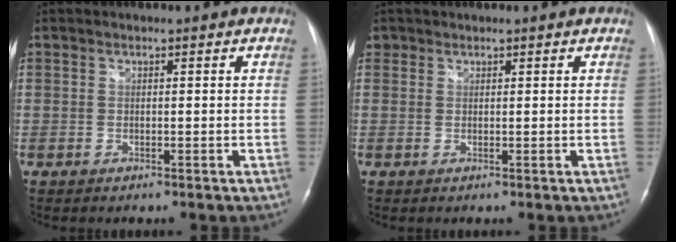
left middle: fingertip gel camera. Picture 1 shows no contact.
{"total": 1.3, "force": [0.7, 1.1, -0.1], "torque": [0.011, 0.005, 0.010]}